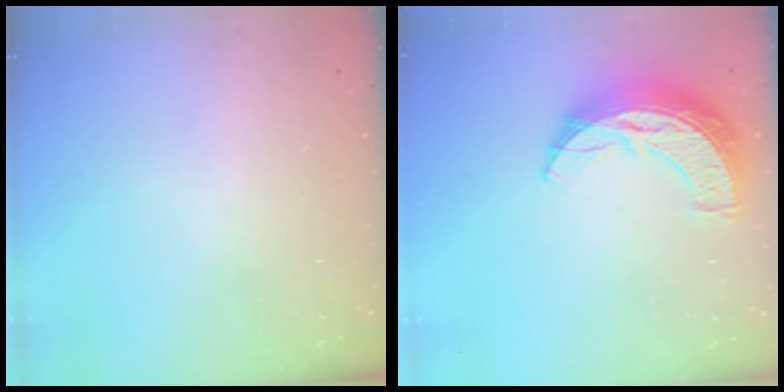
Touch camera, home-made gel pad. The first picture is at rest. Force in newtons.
{"total": 14.1, "press": 14.1, "slide": 0.6}